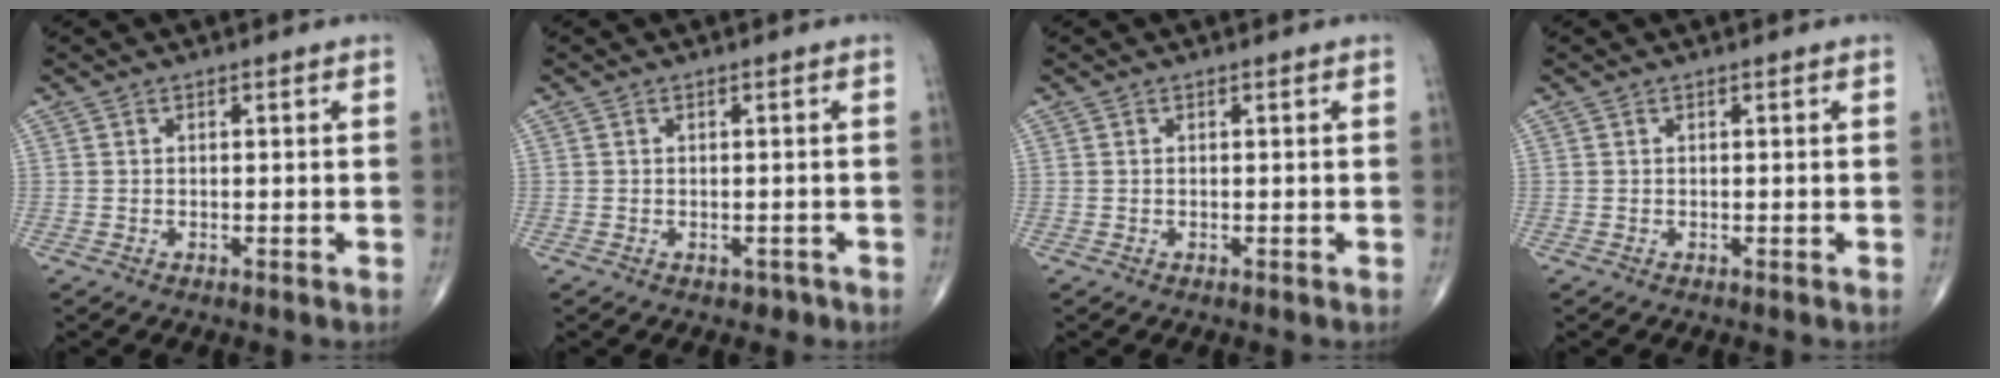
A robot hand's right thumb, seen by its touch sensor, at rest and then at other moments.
{"total": 1.1, "force": [-0.6, 0.9, 0.3], "torque": [0.003, 0.004, -0.007]}
{"total": 0.0}
{"total": 0.0}